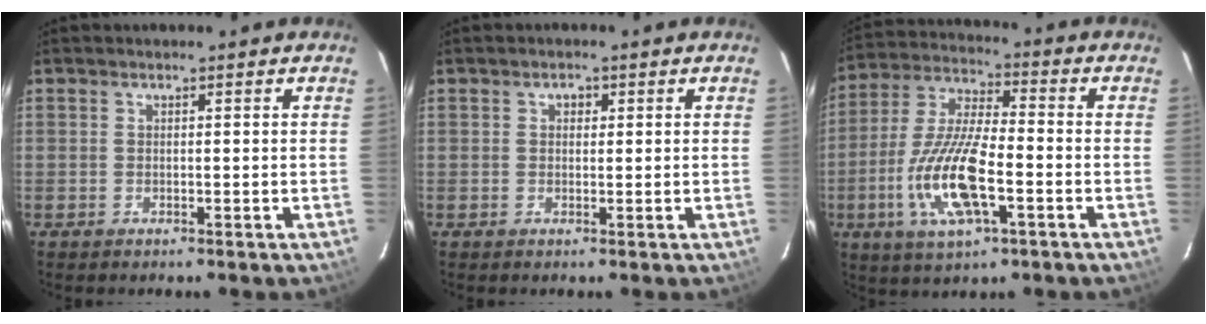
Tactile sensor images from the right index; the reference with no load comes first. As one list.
[{"total": 1.4, "force": [0.3, 1.2, 0.6], "torque": [-0.007, 0.008, 0.004]}, {"total": 15.3, "force": [-4.9, 4.8, 13.7], "torque": [-0.289, -0.009, -0.094]}]